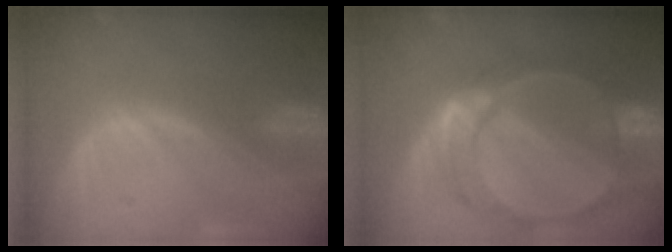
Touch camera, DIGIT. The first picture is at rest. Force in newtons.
{"total": 9.8, "press": 8.4, "slide": 4.9}